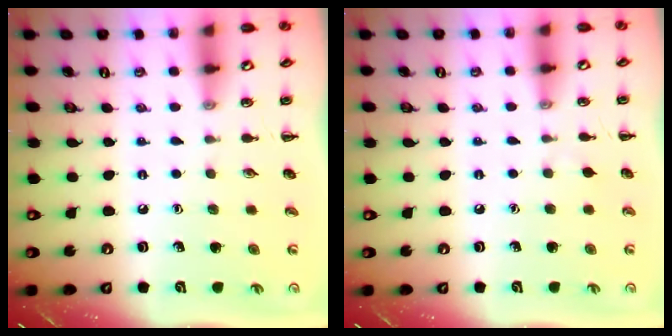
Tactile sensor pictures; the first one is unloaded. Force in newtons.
{"total": 2.2, "press": 1.9, "slide": 0.9}